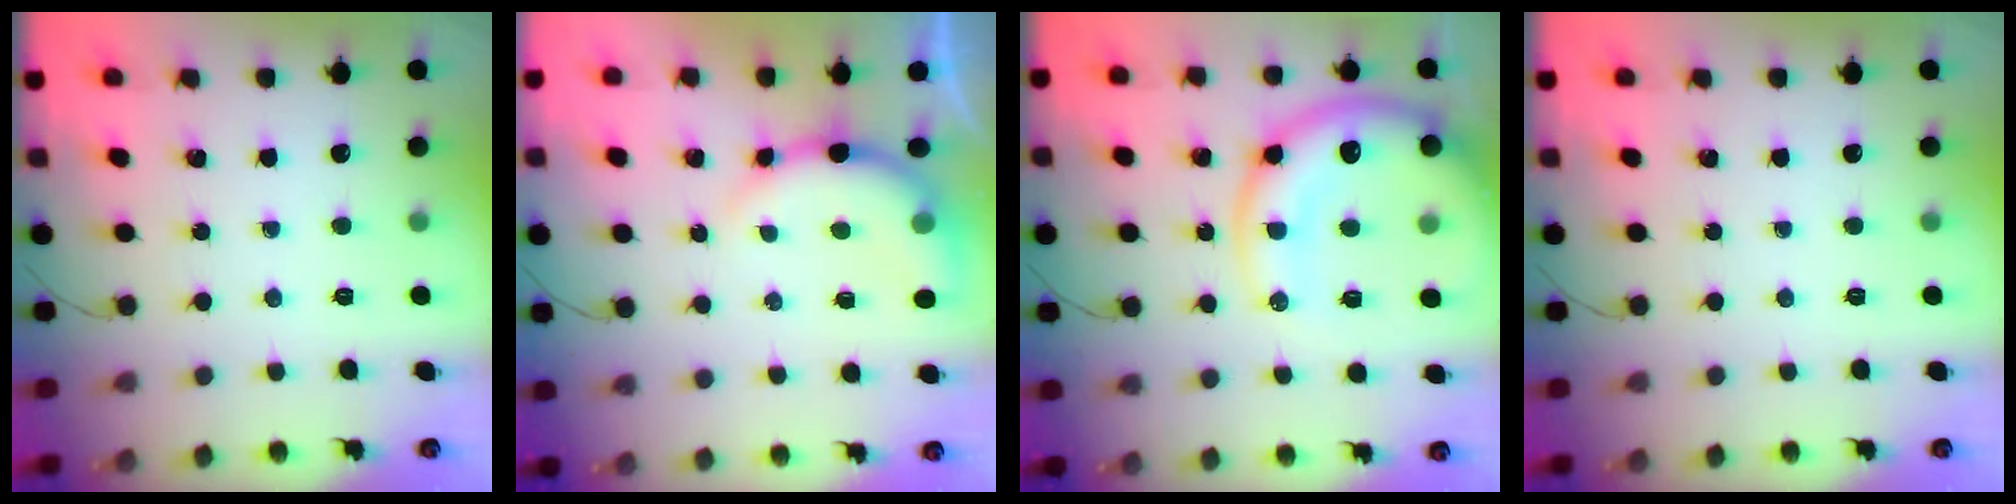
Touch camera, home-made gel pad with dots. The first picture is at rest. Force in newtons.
{"total": 9.0, "press": 8.9, "slide": 1.2}
{"total": 18.2, "press": 17.7, "slide": 3.9}
{"total": 0.0}